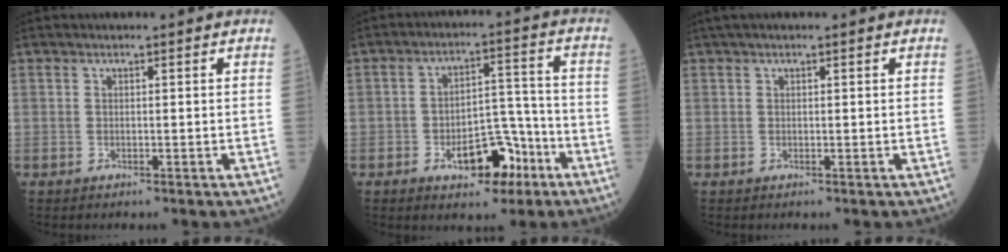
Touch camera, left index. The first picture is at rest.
{"total": 9.0, "force": [-4.9, 4.4, 6.2], "torque": [-0.093, 0.024, -0.070]}
{"total": 1.5, "force": [1.0, 0.2, 1.0], "torque": [-0.017, 0.028, 0.015]}